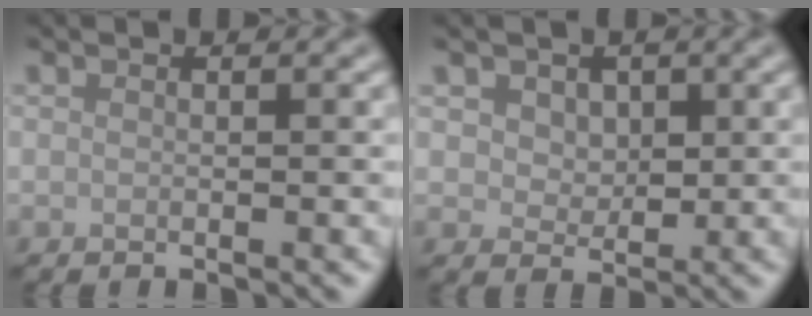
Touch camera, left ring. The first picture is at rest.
{"total": 3.3, "force": [1.5, 2.5, 1.6], "torque": [-0.041, -0.008, 0.033]}